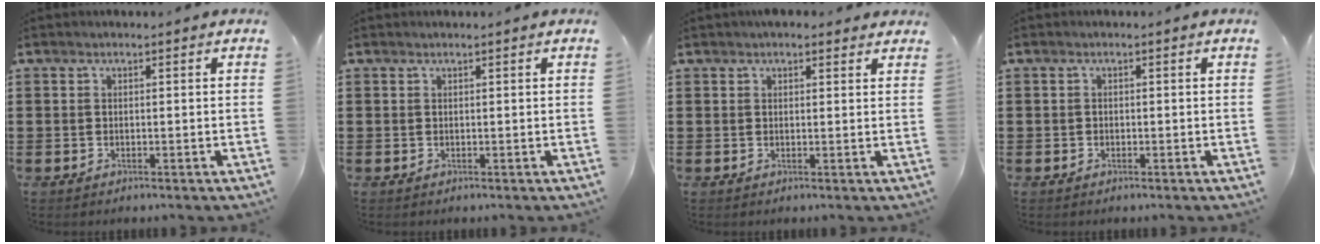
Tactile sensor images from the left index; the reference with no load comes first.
{"total": 0.5, "force": [0.4, -0.1, 0.3], "torque": [-0.005, -0.002, 0.010]}
{"total": 2.0, "force": [1.8, 0.6, 0.6], "torque": [-0.016, 0.006, 0.033]}
{"total": 0.5, "force": [-0.2, 0.5, 0.2], "torque": [-0.006, 0.001, -0.004]}